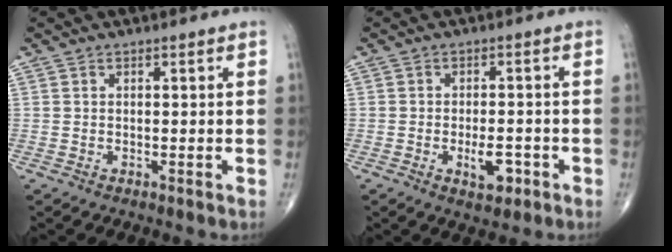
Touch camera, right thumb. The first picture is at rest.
{"total": 4.9, "force": [-1.9, 2.4, 3.8], "torque": [-0.045, 0.003, -0.025]}